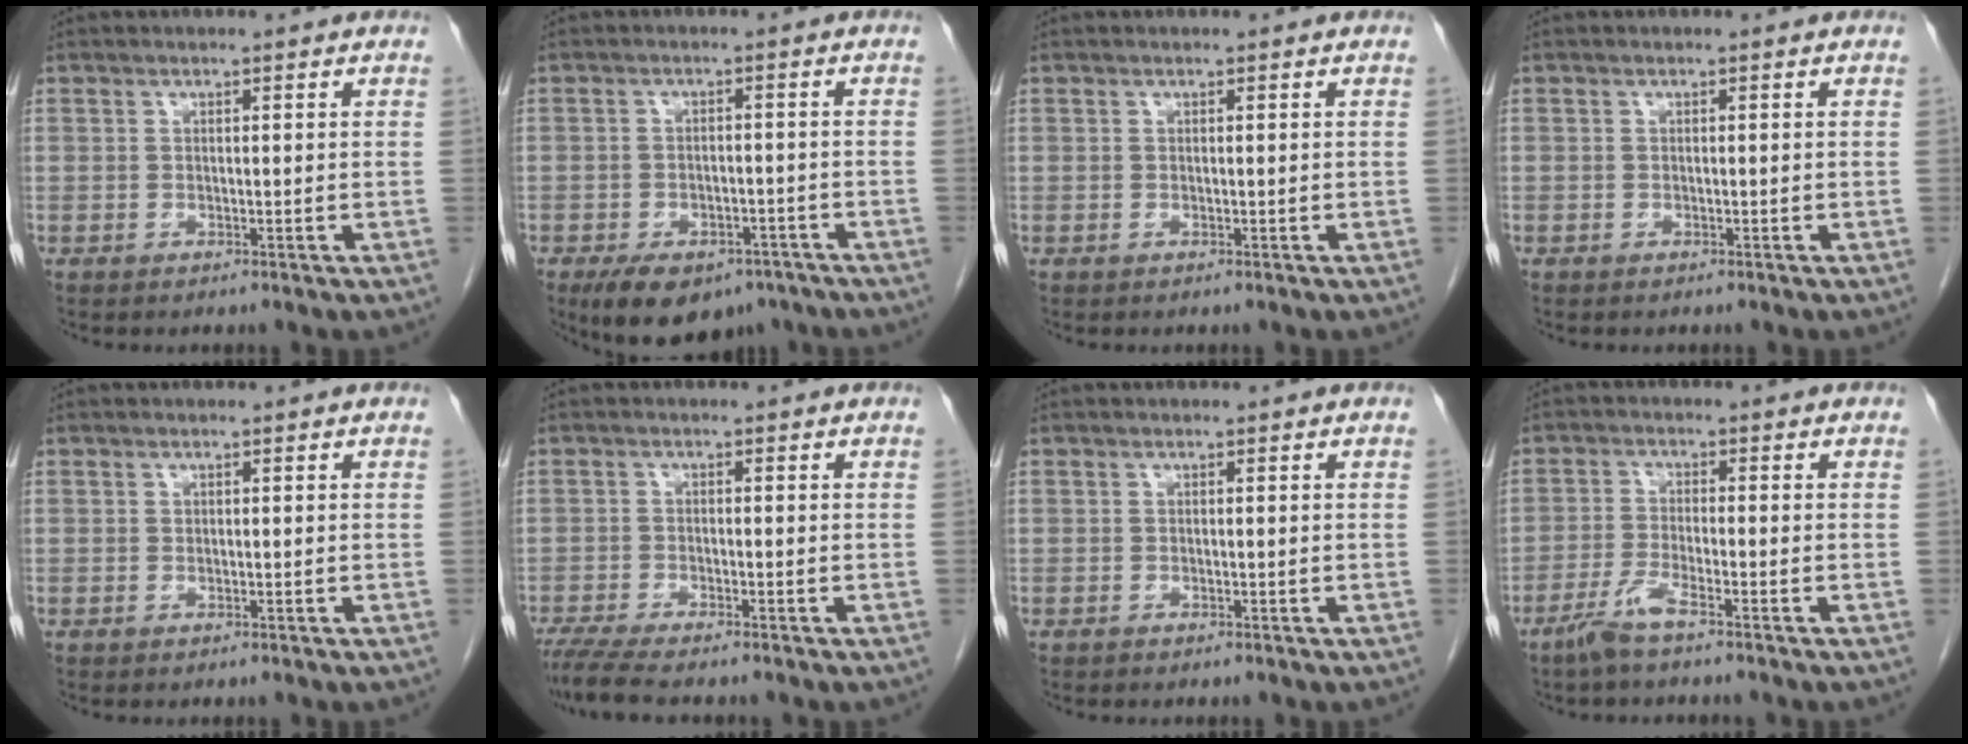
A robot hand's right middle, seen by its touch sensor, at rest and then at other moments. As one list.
[{"total": 11.1, "force": [-7.8, 5.9, 5.3], "torque": [-0.087, 0.003, -0.114]}, {"total": 0.0}, {"total": 0.0}, {"total": 0.0}, {"total": 5.7, "force": [-4.7, 0.3, 3.1], "torque": [-0.058, -0.019, -0.085]}, {"total": 0.0}, {"total": 4.0, "force": [-2.9, -0.1, 2.7], "torque": [-0.060, -0.007, -0.064]}]